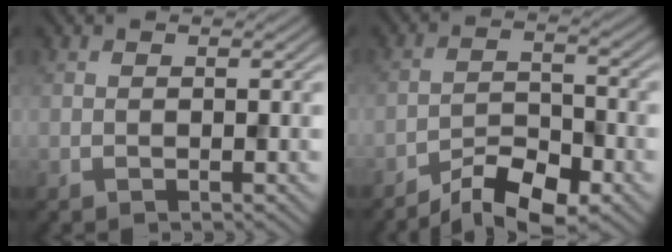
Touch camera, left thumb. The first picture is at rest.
{"total": 7.4, "force": [-5.8, 2.3, 4.1], "torque": [-0.070, 0.001, -0.107]}